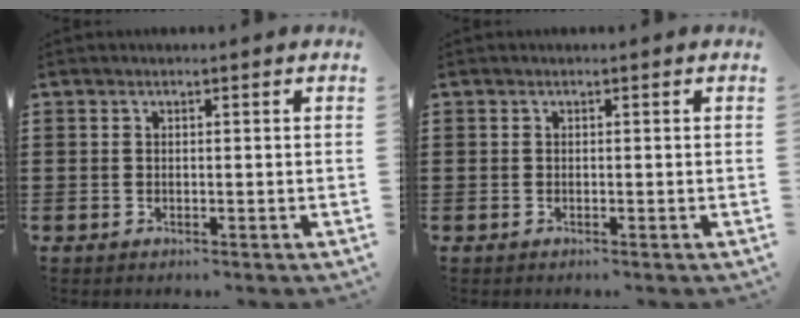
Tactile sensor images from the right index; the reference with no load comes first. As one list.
[{"total": 0.0}]